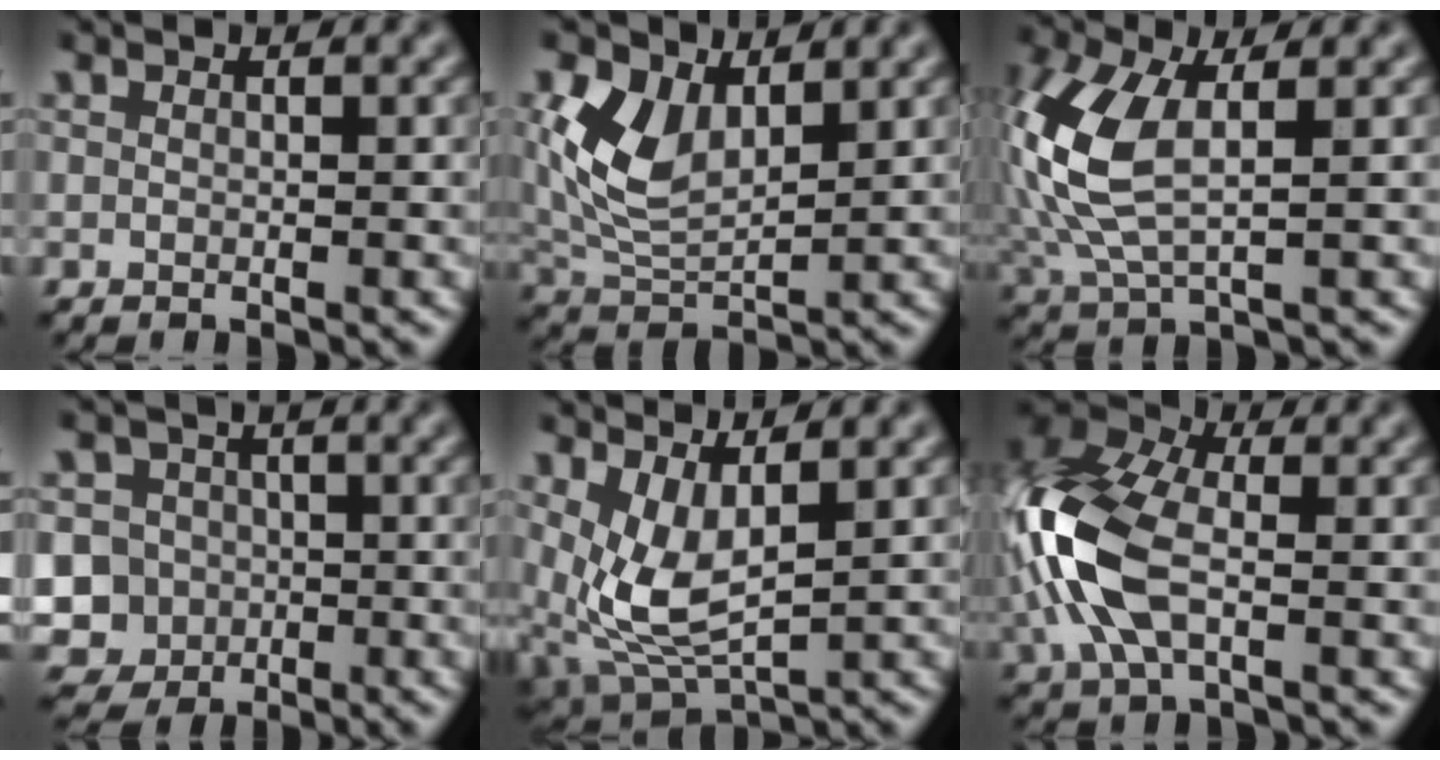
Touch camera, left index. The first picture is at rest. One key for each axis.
{"total": 5.6, "fx": 1.7, "fy": 3.1, "fz": 4.3, "tx": -0.099, "ty": -0.004, "tz": 0.037}
{"total": 8.2, "fx": 0.4, "fy": 3.9, "fz": 7.1, "tx": -0.187, "ty": 0.005, "tz": 0.007}
{"total": 7.8, "fx": -2.6, "fy": 7.1, "fz": 2.1, "tx": -0.050, "ty": 0.014, "tz": -0.074}
{"total": 5.3, "fx": 0.7, "fy": 2.4, "fz": 4.7, "tx": -0.119, "ty": -0.017, "tz": 0.022}
{"total": 10.3, "fx": -1.5, "fy": 5.9, "fz": 8.3, "tx": -0.217, "ty": 0.006, "tz": -0.039}